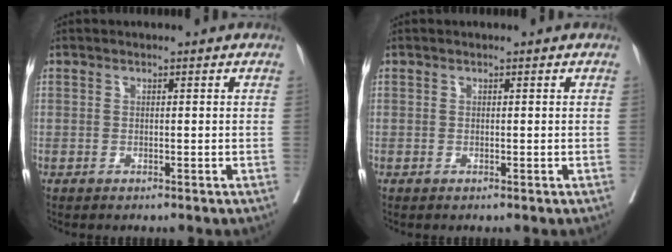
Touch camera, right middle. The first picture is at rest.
{"total": 0.0}